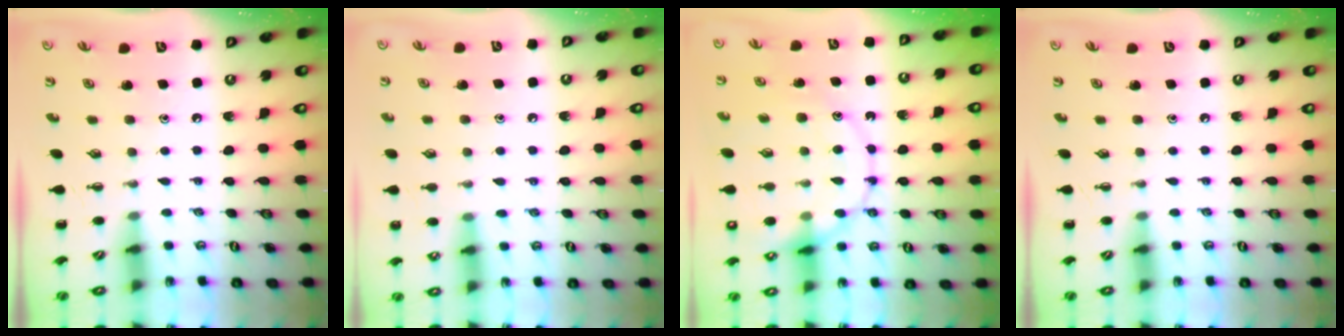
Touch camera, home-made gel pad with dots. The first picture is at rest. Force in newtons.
{"total": 6.8, "press": 6.5, "slide": 2.0}
{"total": 18.3, "press": 18.2, "slide": 2.1}
{"total": 0.0}